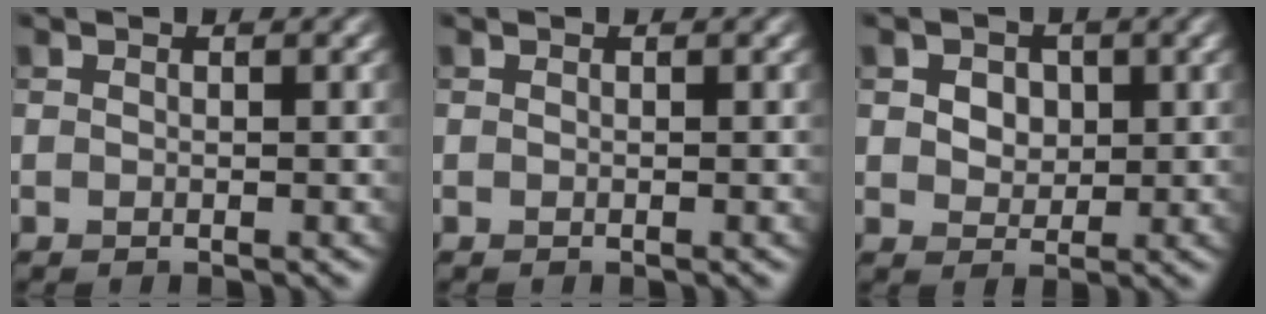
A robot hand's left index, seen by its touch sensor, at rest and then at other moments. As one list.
[{"total": 0.0}, {"total": 2.9, "force": [0.9, 2.3, 1.6], "torque": [-0.031, 0.007, 0.006]}]